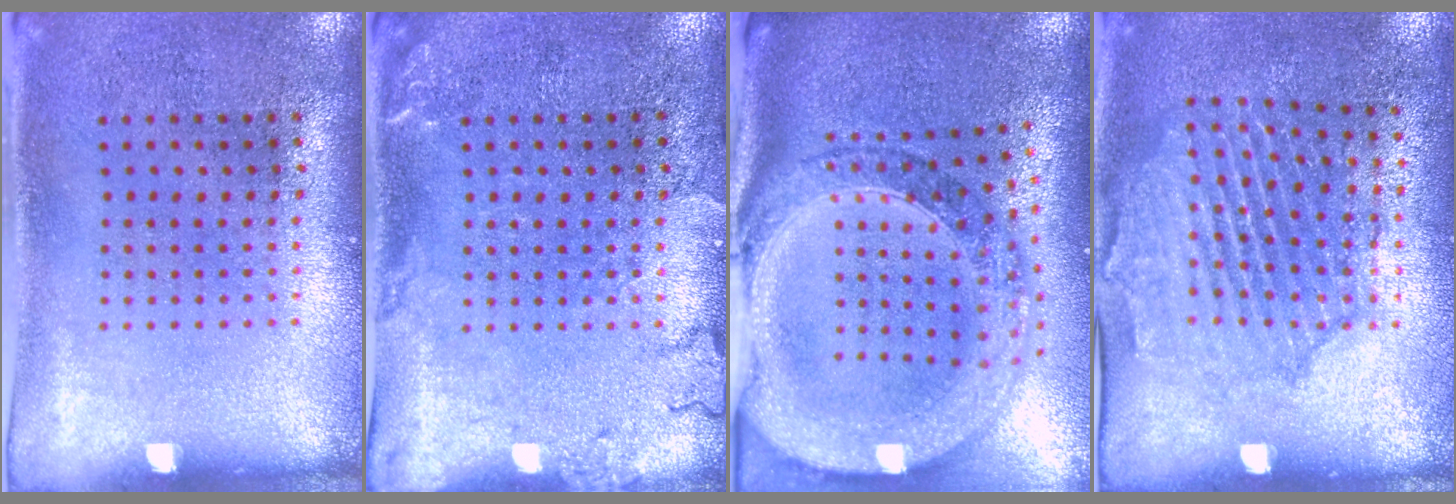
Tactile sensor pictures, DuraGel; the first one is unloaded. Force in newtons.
{"total": 1.9, "press": 1.9, "slide": 0.3}
{"total": 2.9, "press": 2.4, "slide": 1.5}
{"total": 1.6, "press": 1.6, "slide": 0.2}